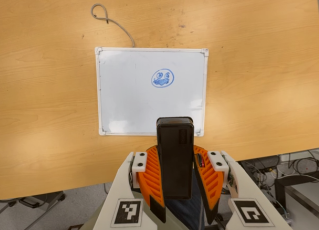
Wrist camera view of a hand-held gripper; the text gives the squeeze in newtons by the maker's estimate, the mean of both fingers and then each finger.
{"total": 10.0, "left": 7.9, "right": 12.2}